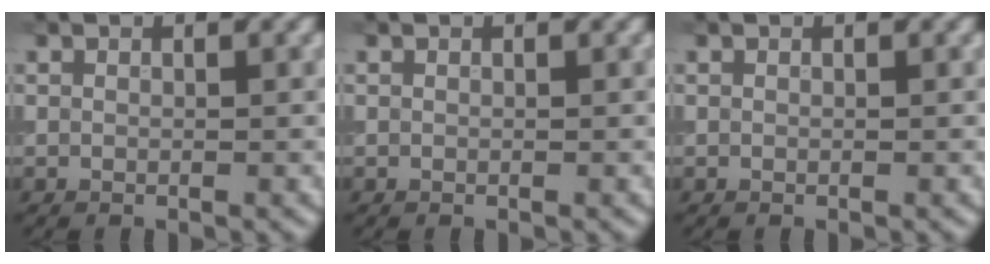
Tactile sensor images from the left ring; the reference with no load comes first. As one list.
[{"total": 0.0}, {"total": 0.0}]